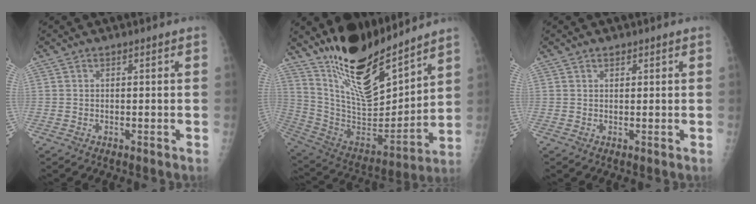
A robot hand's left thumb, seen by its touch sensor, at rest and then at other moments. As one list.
[{"total": 20.4, "force": [16.1, 6.3, 10.9], "torque": [-0.148, -0.111, 0.298]}, {"total": 0.9, "force": [0.6, 0.6, 0.4], "torque": [-0.001, -0.003, 0.008]}]